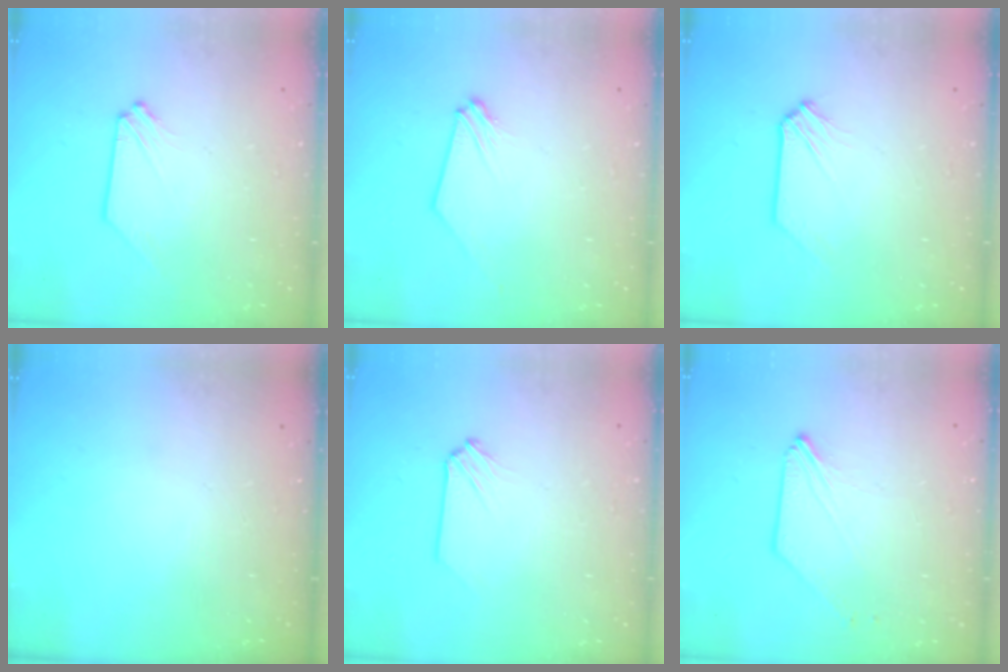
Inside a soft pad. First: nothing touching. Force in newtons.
{"total": 0.0}
{"total": 0.0}
{"total": 0.0}
{"total": 0.0}
{"total": 1.7, "press": 1.6, "slide": 0.3}